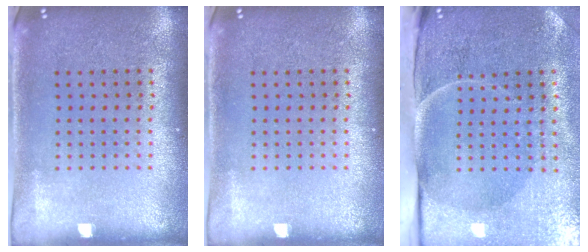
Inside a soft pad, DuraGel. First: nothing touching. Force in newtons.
{"total": 0.0}
{"total": 4.9, "press": 3.9, "slide": 3.0}